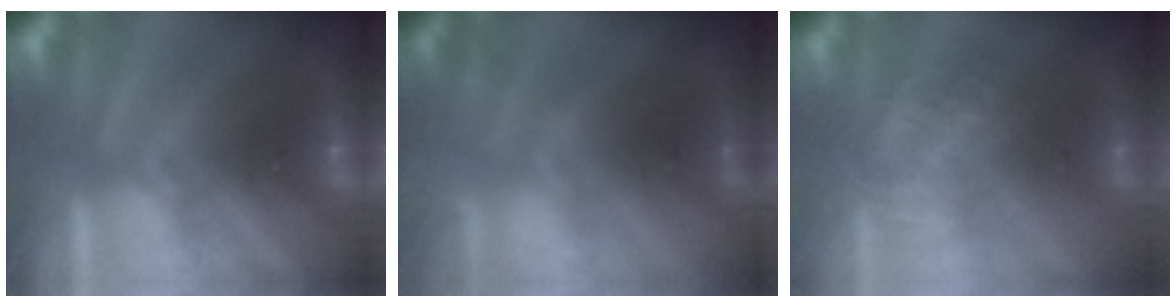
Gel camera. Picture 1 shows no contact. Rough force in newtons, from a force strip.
{"total": 1.6}
{"total": 3.7}